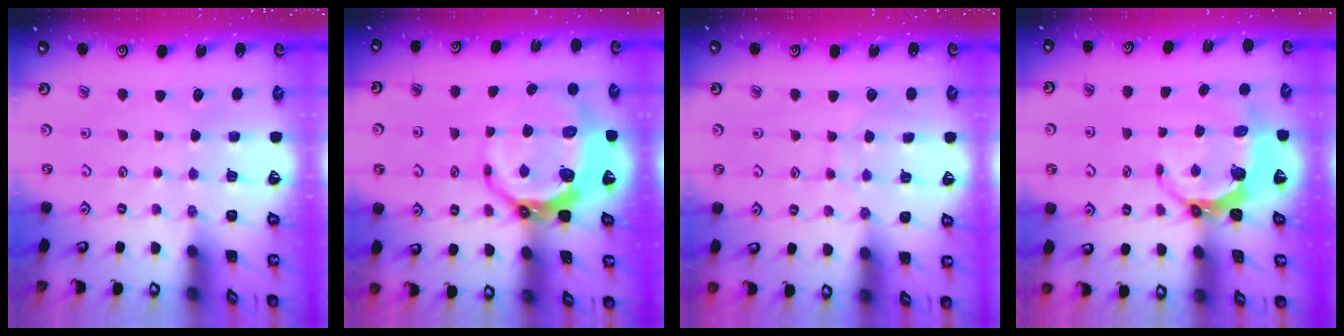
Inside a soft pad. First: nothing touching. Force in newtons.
{"total": 10.1, "press": 9.2, "slide": 4.3}
{"total": 7.2, "press": 7.2, "slide": 0.5}
{"total": 6.5, "press": 5.1, "slide": 4.1}